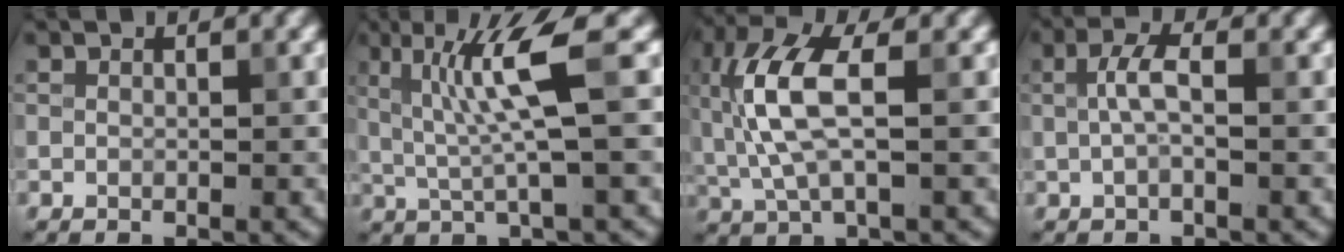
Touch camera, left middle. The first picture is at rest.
{"total": 5.5, "force": [1.0, 0.3, 5.4], "torque": [-0.115, 0.001, 0.023]}
{"total": 6.4, "force": [0.6, 2.3, 6.0], "torque": [-0.146, 0.008, 0.008]}
{"total": 2.2, "force": [0.2, 0.7, 2.1], "torque": [-0.046, 0.007, -0.001]}